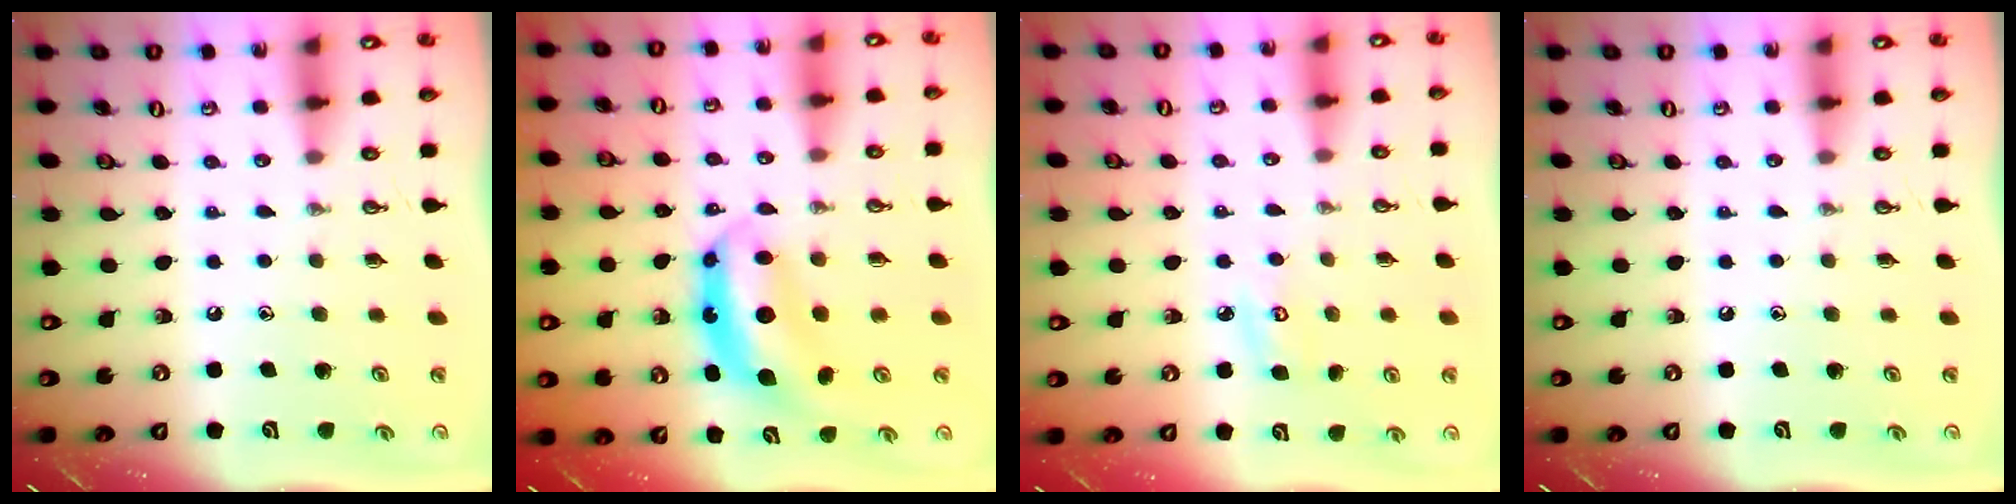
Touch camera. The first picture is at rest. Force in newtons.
{"total": 7.0, "press": 7.0, "slide": 0.8}
{"total": 5.2, "press": 5.2, "slide": 0.4}
{"total": 0.0}